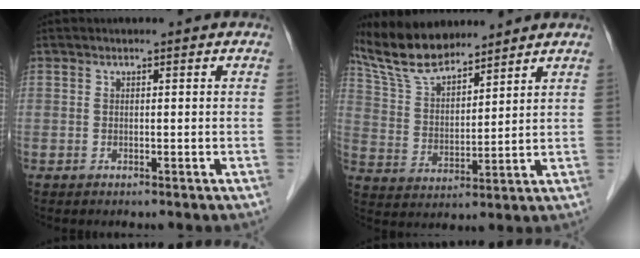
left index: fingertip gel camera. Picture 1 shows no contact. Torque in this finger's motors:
{"motor_torque": [0.16, -0.42, 0.13, 0.05]}